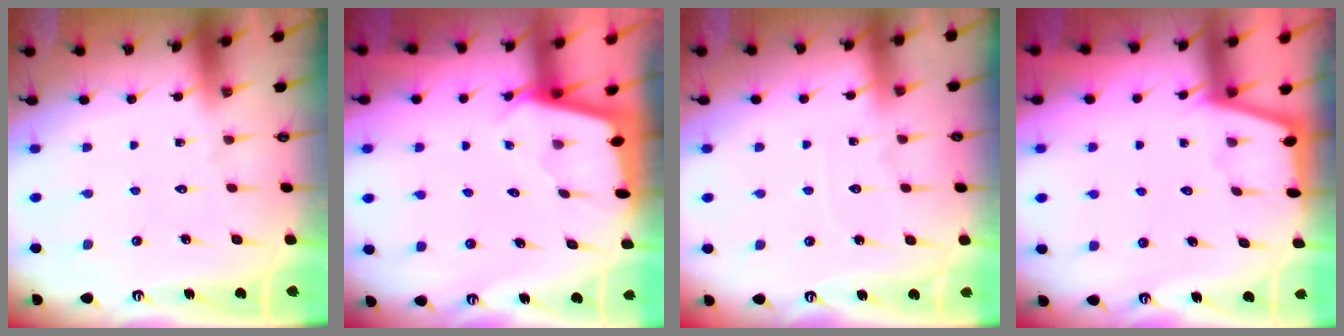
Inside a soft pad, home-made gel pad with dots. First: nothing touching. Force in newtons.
{"total": 1.8, "press": 1.8, "slide": 0.1}
{"total": 3.4, "press": 3.4, "slide": 0.4}
{"total": 1.3, "press": 1.3, "slide": 0.3}